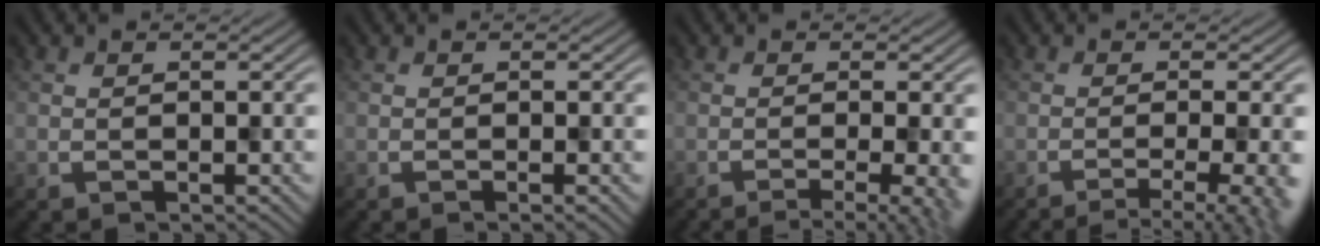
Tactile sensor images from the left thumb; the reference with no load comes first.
{"total": 1.5, "force": [-0.4, 0.3, 1.4], "torque": [-0.012, 0.002, -0.008]}
{"total": 6.1, "force": [-2.6, 1.6, 5.3], "torque": [-0.051, 0.003, -0.021]}
{"total": 7.3, "force": [-3.7, 1.9, 6.0], "torque": [-0.061, 0.003, -0.038]}